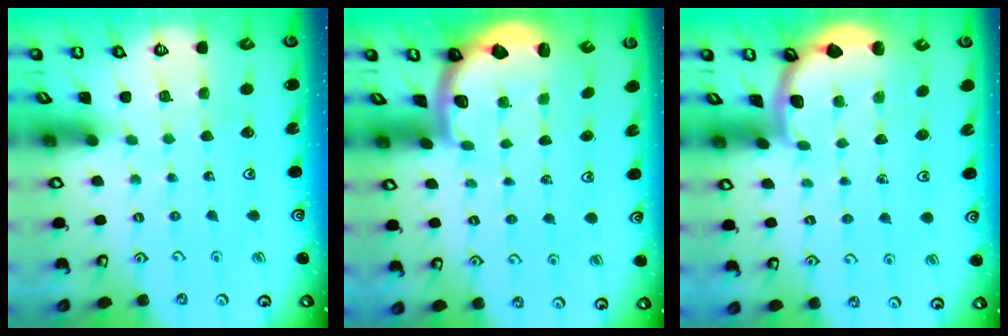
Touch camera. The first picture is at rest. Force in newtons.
{"total": 2.0, "press": 2.0, "slide": 0.5}
{"total": 1.9, "press": 1.9, "slide": 0.0}